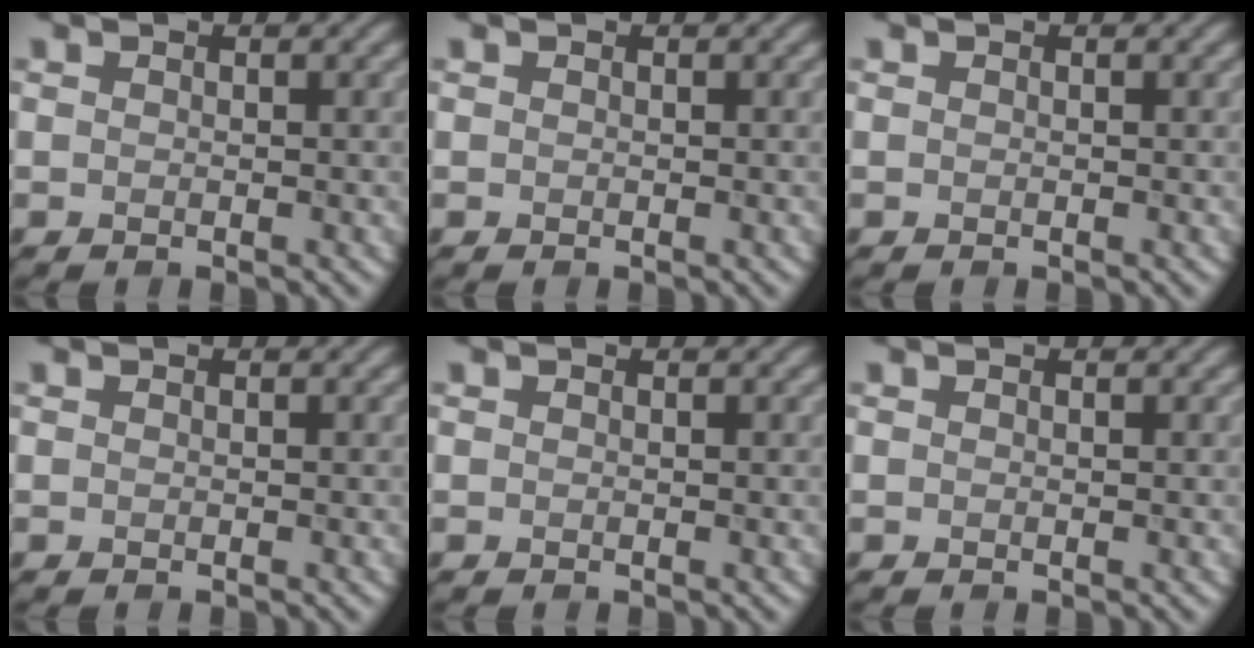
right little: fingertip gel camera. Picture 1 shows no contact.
{"total": 0.0}
{"total": 0.0}
{"total": 0.0}
{"total": 0.0}
{"total": 0.0}